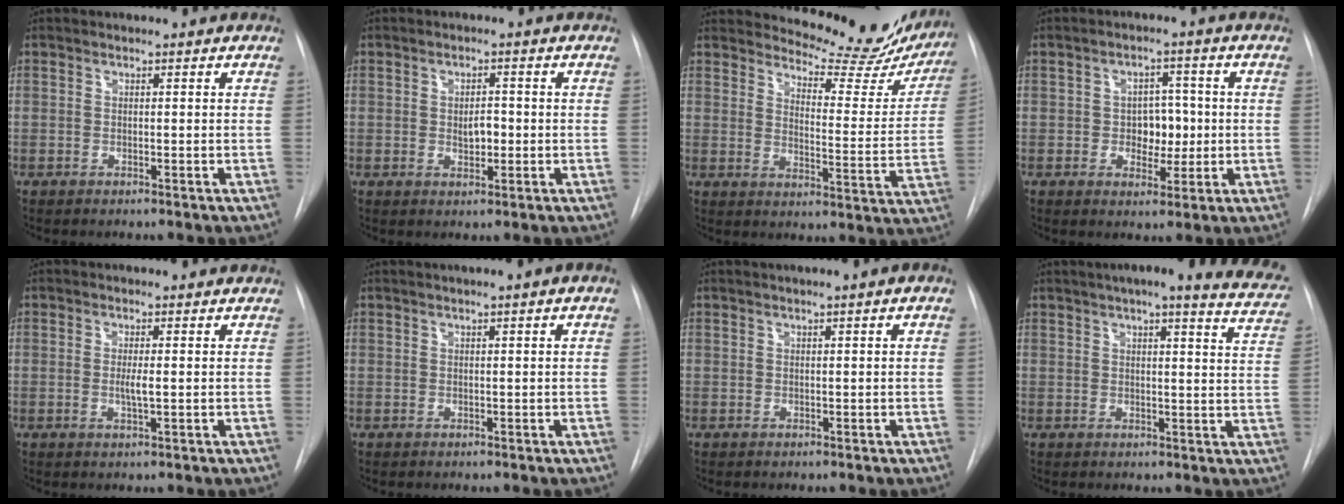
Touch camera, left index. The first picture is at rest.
{"total": 2.7, "force": [-0.1, 1.5, 2.3], "torque": [-0.035, 0.001, 0.001]}
{"total": 18.3, "force": [17.2, 4.4, 4.4], "torque": [-0.043, -0.072, 0.194]}
{"total": 5.2, "force": [-0.1, 3.6, 3.7], "torque": [-0.046, 0.010, 0.004]}
{"total": 1.9, "force": [0.0, 0.1, 1.9], "torque": [-0.040, -0.003, 0.000]}
{"total": 2.3, "force": [0.9, 0.0, 2.1], "torque": [-0.037, 0.009, 0.015]}
{"total": 1.9, "force": [0.7, 0.0, 1.7], "torque": [-0.030, 0.007, 0.011]}
{"total": 17.8, "force": [15.7, 2.2, 8.1], "torque": [-0.101, -0.027, 0.169]}